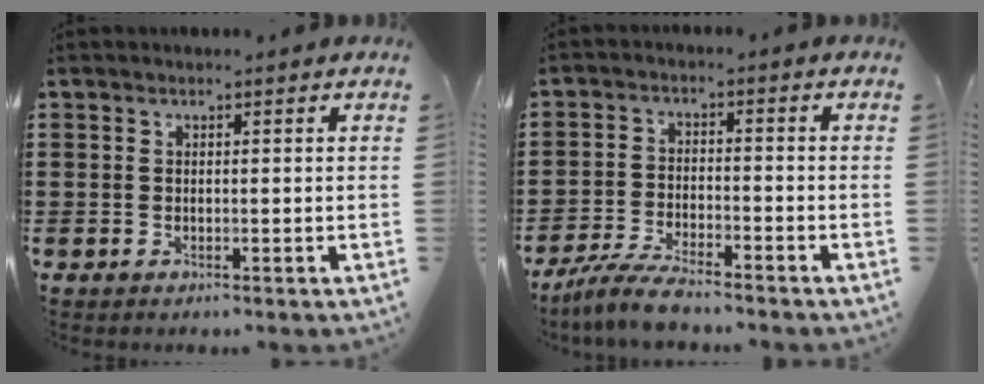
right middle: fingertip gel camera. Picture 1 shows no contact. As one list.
[{"total": 5.4, "force": [-4.9, 0.4, 2.2], "torque": [-0.057, -0.007, -0.097]}]